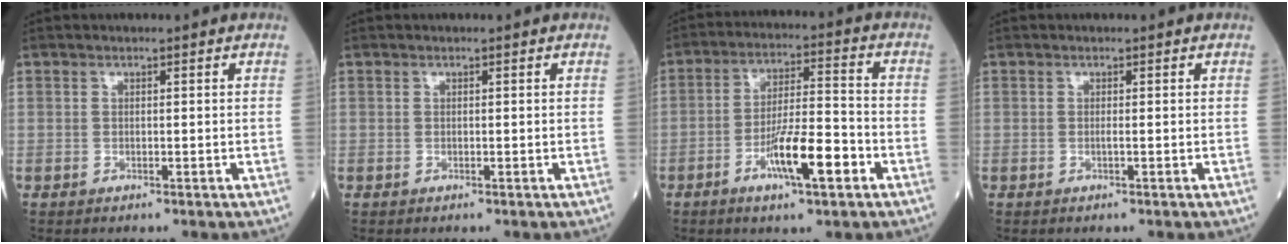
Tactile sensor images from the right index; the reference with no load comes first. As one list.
[{"total": 0.0}, {"total": 10.0, "force": [-4.4, 1.5, 8.9], "torque": [-0.161, 0.000, -0.071]}, {"total": 0.0}]